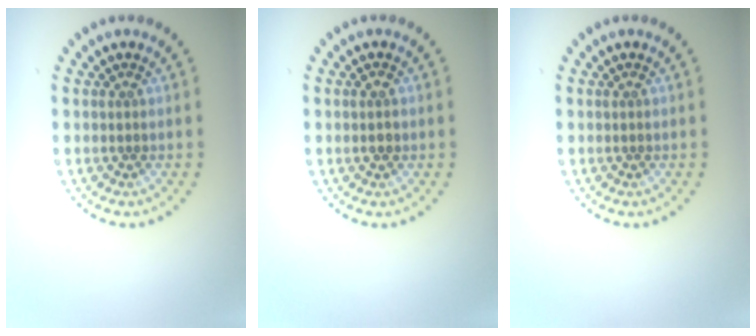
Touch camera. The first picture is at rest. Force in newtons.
{"total": 1.2, "press": 1.2, "slide": 0.1}
{"total": 0.0}